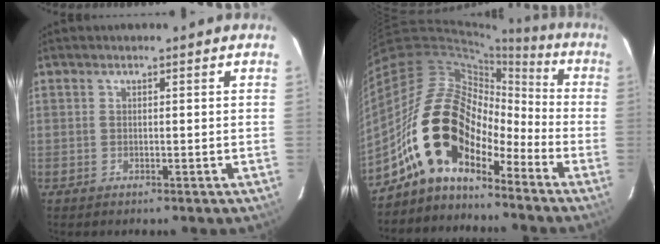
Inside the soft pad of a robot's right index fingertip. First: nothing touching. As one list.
[{"total": 15.5, "force": [-9.6, 8.5, 8.6], "torque": [-0.148, 0.015, -0.190]}]